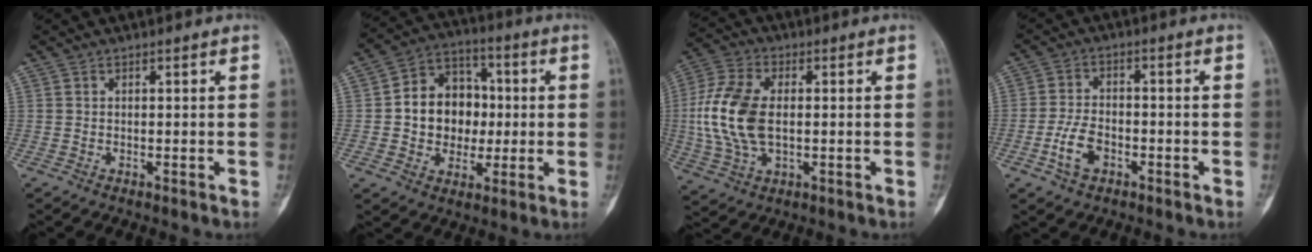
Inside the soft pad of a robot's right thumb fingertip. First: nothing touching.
{"total": 13.5, "force": [0.1, 11.1, 7.7], "torque": [-0.069, 0.027, 0.000]}
{"total": 14.2, "force": [0.1, 8.3, 11.5], "torque": [-0.250, 0.006, 0.002]}
{"total": 5.9, "force": [-2.6, 3.7, 3.7], "torque": [-0.070, 0.018, -0.053]}